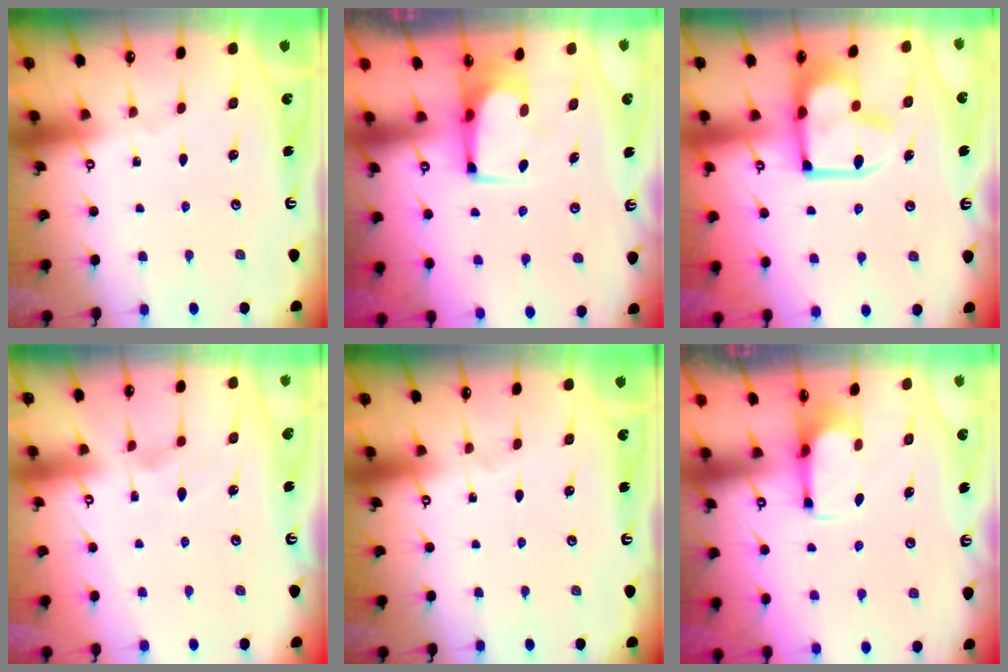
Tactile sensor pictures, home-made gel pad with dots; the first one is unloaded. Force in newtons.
{"total": 1.0, "press": 0.9, "slide": 0.2}
{"total": 12.3, "press": 12.2, "slide": 1.1}
{"total": 1.4, "press": 1.0, "slide": 0.9}
{"total": 0.0}
{"total": 2.7, "press": 2.6, "slide": 0.9}